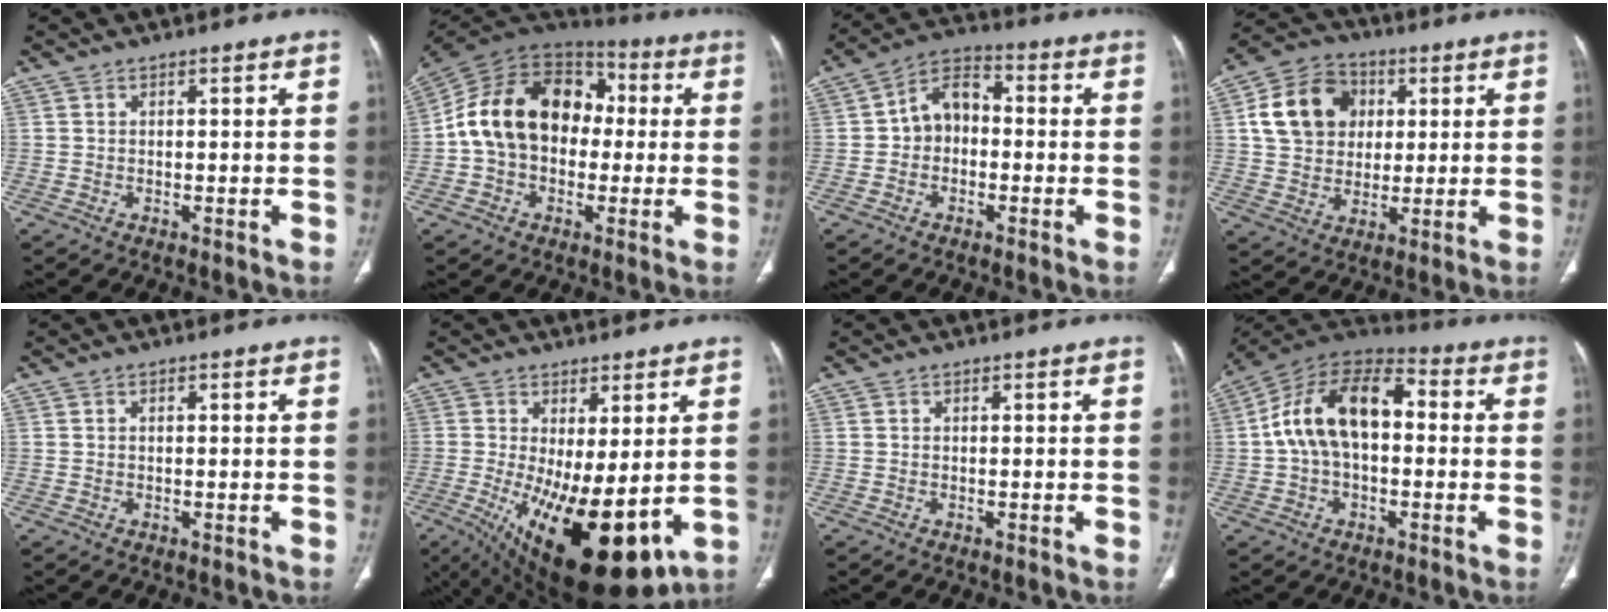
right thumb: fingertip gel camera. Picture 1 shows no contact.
{"total": 19.4, "force": [0.7, 14.2, 13.2], "torque": [-0.210, 0.045, 0.002]}
{"total": 7.8, "force": [-0.6, 5.9, 5.0], "torque": [-0.059, 0.031, -0.027]}
{"total": 13.9, "force": [3.3, 11.4, 7.3], "torque": [-0.110, 0.007, 0.055]}
{"total": 0.5, "force": [0.1, 0.2, 0.4], "torque": [-0.013, 0.004, 0.003]}
{"total": 18.7, "force": [-3.0, 7.5, 16.9], "torque": [-0.275, -0.030, -0.017]}
{"total": 0.0}
{"total": 16.3, "force": [0.9, 9.8, 12.9], "torque": [-0.217, 0.045, 0.004]}